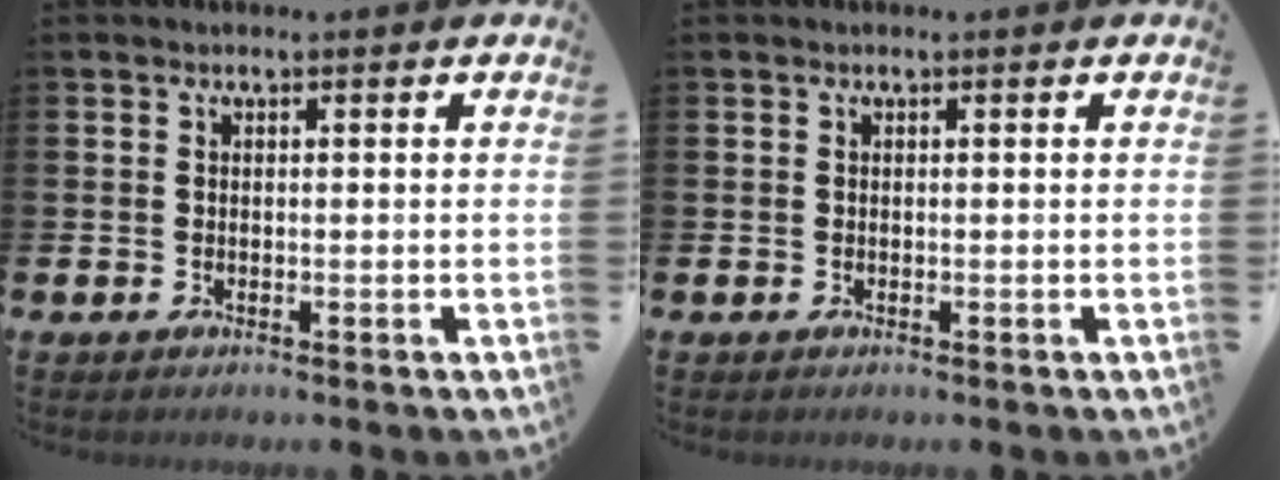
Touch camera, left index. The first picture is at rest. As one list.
[{"total": 0.0}]